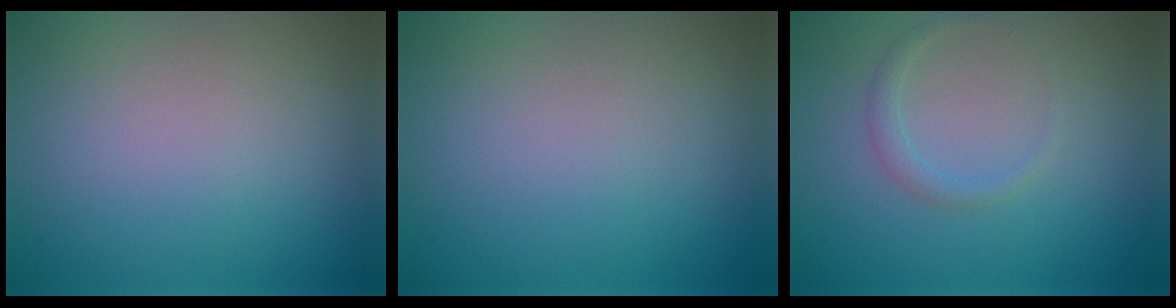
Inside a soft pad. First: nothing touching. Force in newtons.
{"total": 0.0}
{"total": 1.2, "press": 1.2, "slide": 0.0}